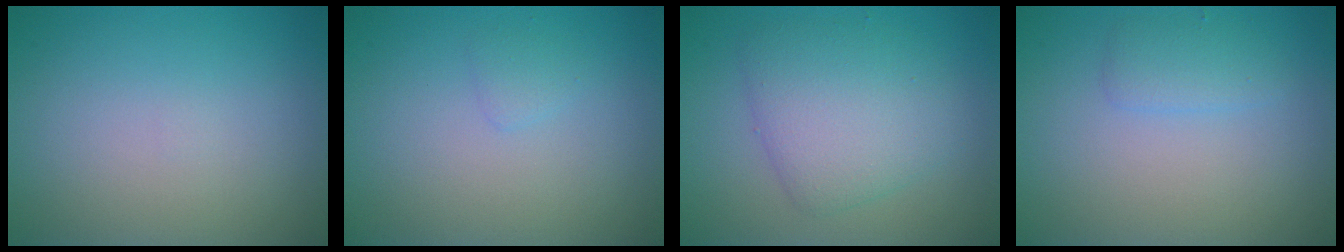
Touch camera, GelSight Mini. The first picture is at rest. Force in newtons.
{"total": 0.8, "press": 0.8, "slide": 0.1}
{"total": 4.8, "press": 4.8, "slide": 0.3}
{"total": 1.6, "press": 1.6, "slide": 0.0}